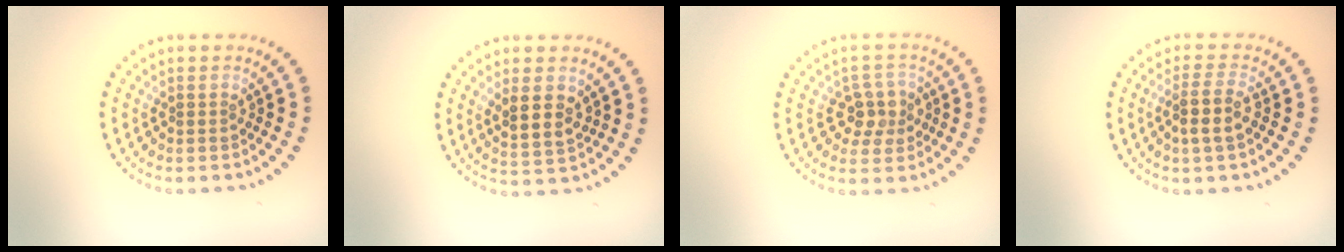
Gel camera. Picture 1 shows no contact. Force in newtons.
{"total": 2.9, "press": 2.7, "slide": 0.9}
{"total": 2.8, "press": 2.6, "slide": 1.1}
{"total": 2.6, "press": 2.2, "slide": 1.4}